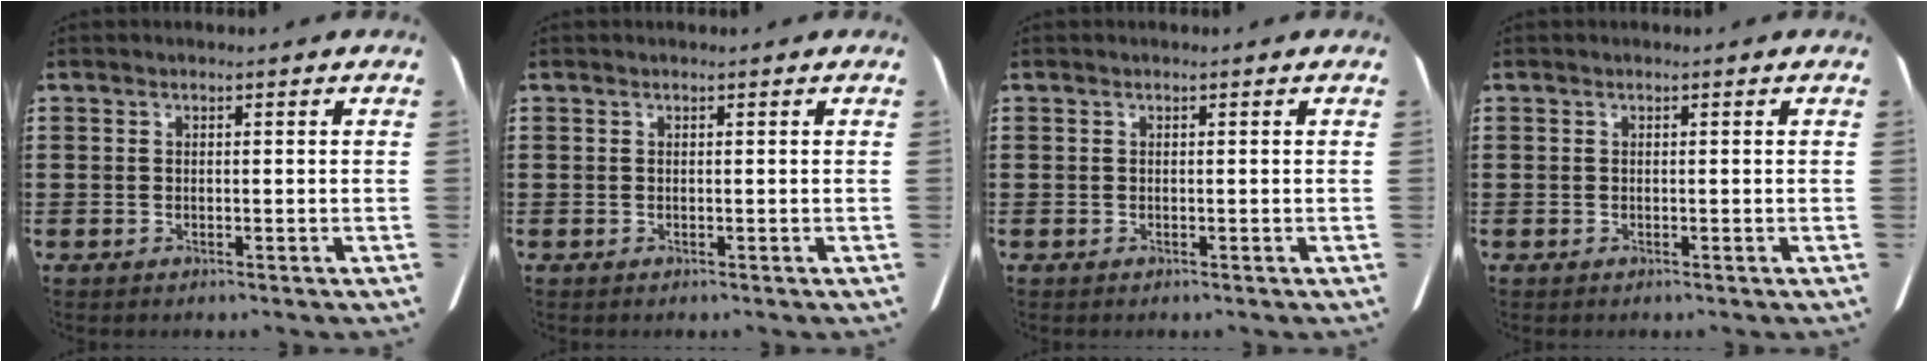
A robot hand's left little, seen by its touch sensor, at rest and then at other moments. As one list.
[{"total": 0.0}, {"total": 0.0}, {"total": 0.0}]